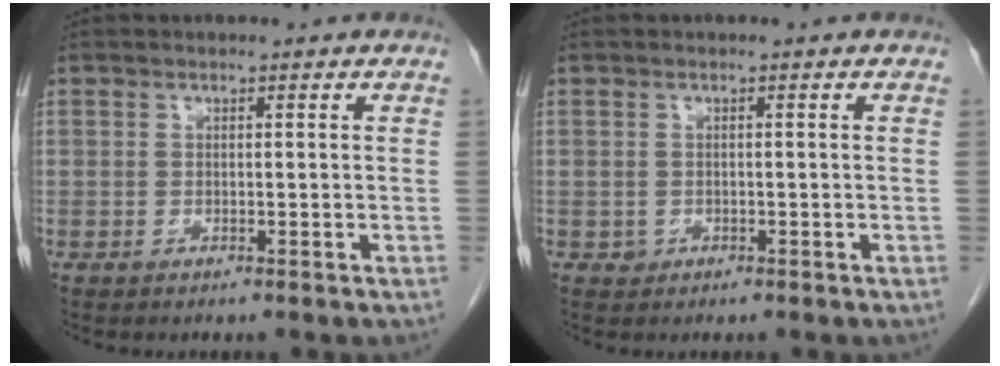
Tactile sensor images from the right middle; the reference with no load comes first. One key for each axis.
{"total": 0.8, "fx": -0.2, "fy": 0.7, "fz": 0.1, "tx": -0.001, "ty": 0.003, "tz": -0.003}